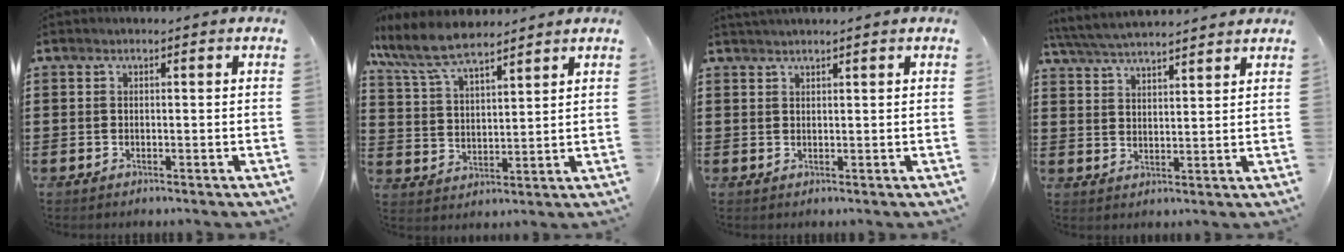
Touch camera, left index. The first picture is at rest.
{"total": 8.0, "force": [7.1, 1.7, 3.5], "torque": [-0.094, -0.022, 0.128]}
{"total": 1.3, "force": [1.2, -0.1, 0.4], "torque": [-0.009, -0.001, 0.023]}
{"total": 4.9, "force": [4.7, 0.1, 1.3], "torque": [-0.041, -0.019, 0.083]}